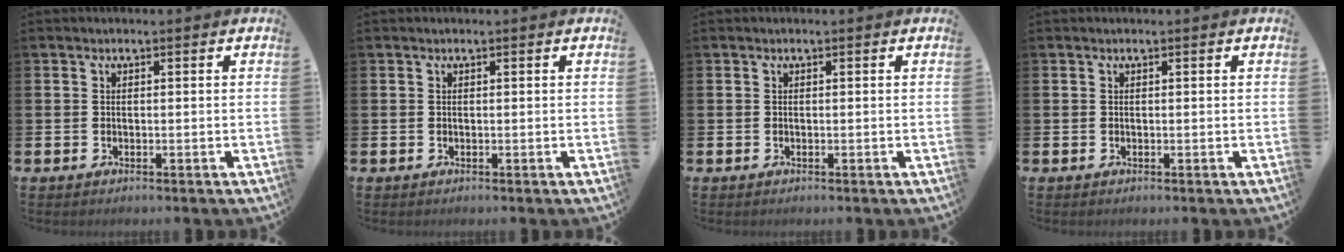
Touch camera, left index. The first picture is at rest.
{"total": 0.0}
{"total": 0.0}
{"total": 0.0}